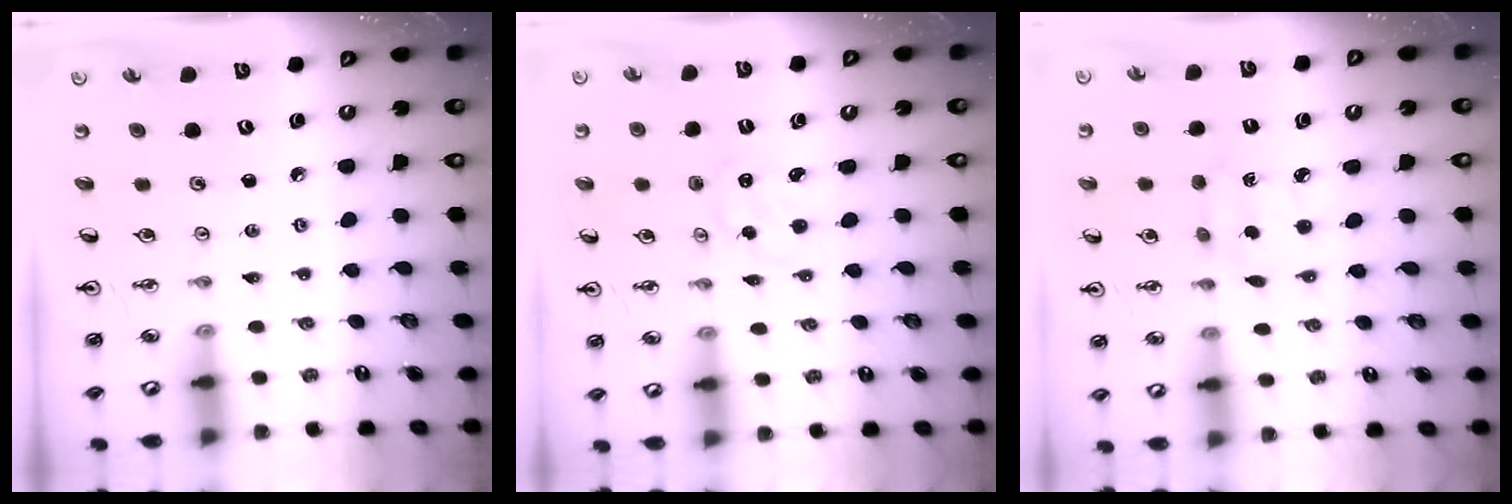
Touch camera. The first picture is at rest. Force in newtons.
{"total": 1.4, "press": 1.4, "slide": 0.3}
{"total": 3.1, "press": 3.1, "slide": 0.0}